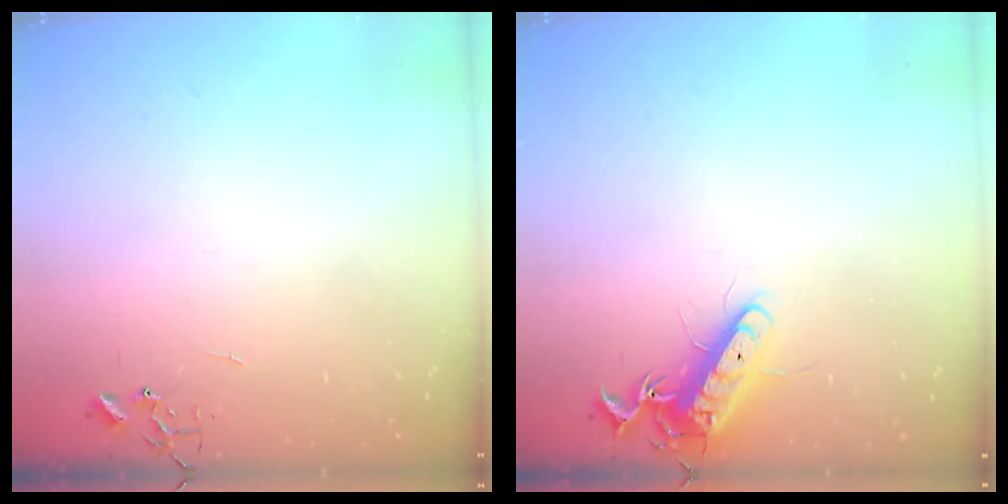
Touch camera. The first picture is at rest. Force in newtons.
{"total": 12.7, "press": 12.6, "slide": 1.5}